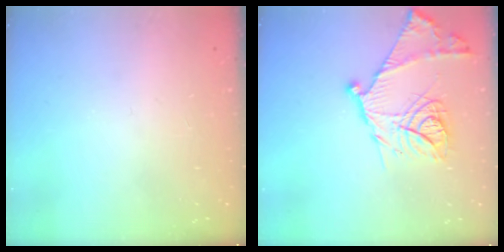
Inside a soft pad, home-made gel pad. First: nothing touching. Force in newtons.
{"total": 18.1, "press": 18.0, "slide": 1.6}